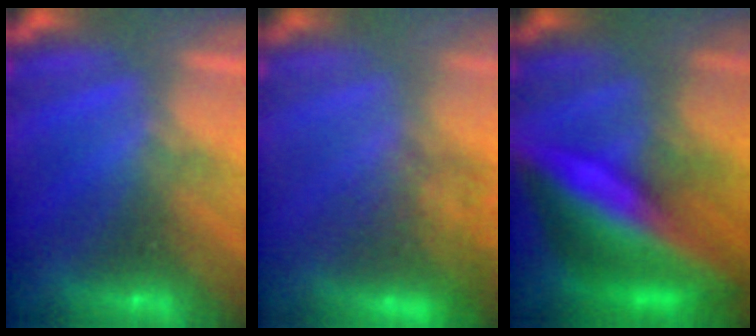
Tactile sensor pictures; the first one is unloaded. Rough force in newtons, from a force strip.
{"total": 8.8}
{"total": 9.0}